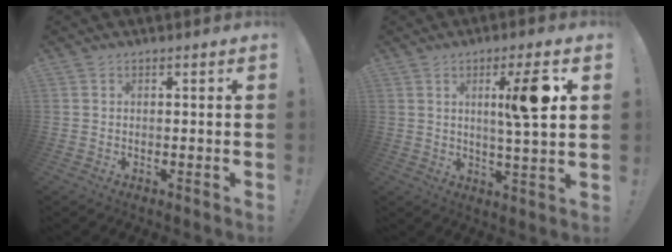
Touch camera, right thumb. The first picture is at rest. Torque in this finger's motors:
{"motor_torque": [-0.27, 0.47, 0.42, -0.11, 0.13]}